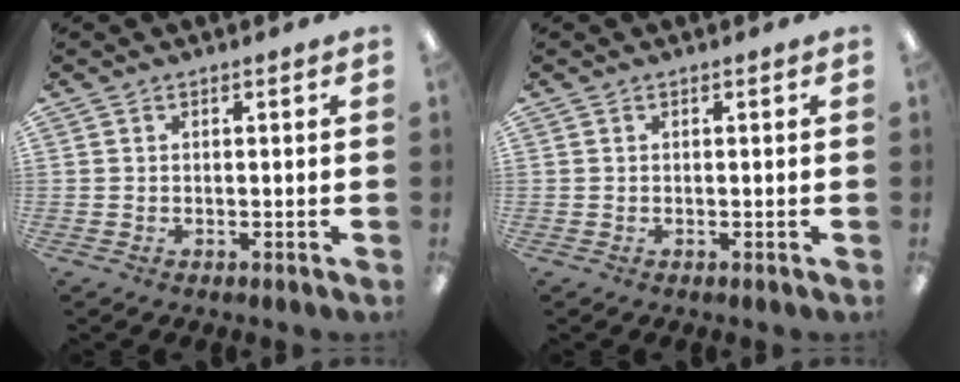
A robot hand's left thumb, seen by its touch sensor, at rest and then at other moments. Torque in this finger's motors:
{"motor_torque": [0.00, 0.00, 0.00, 0.00, 0.00]}